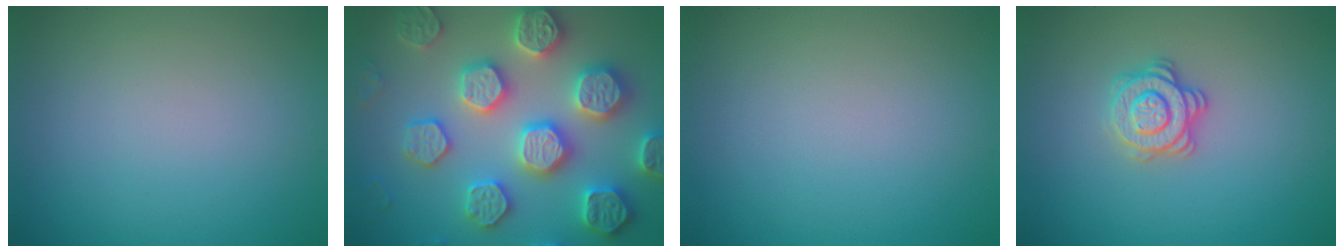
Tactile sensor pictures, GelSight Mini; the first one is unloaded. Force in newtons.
{"total": 8.0, "press": 7.8, "slide": 1.8}
{"total": 0.0}
{"total": 2.8, "press": 2.6, "slide": 1.0}